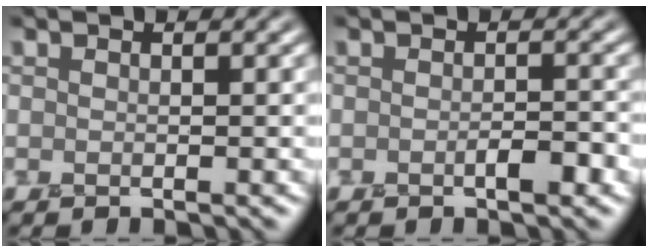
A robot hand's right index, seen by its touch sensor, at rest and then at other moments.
{"total": 1.6, "force": [-0.7, 0.4, 1.3], "torque": [-0.021, 0.007, -0.013]}